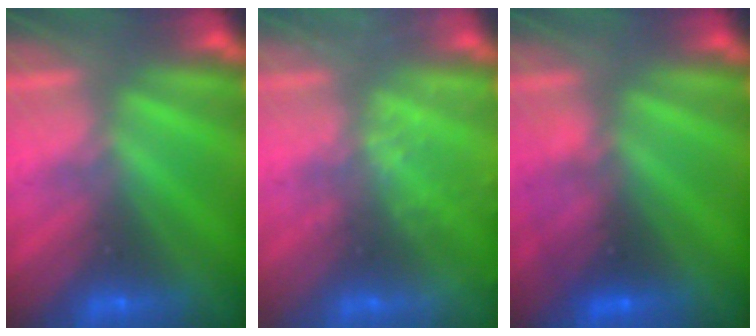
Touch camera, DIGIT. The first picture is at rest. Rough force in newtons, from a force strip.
{"total": 2.5}
{"total": 2.7}